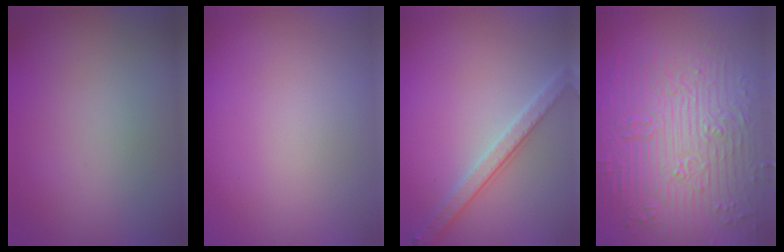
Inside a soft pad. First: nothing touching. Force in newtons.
{"total": 0.0}
{"total": 3.2, "press": 3.0, "slide": 1.0}
{"total": 9.3, "press": 6.9, "slide": 6.2}